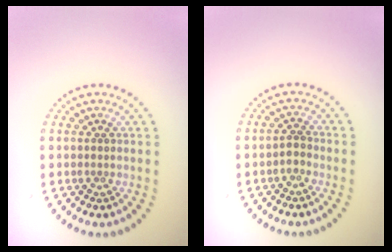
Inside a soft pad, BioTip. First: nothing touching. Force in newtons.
{"total": 1.2, "press": 1.0, "slide": 0.7}